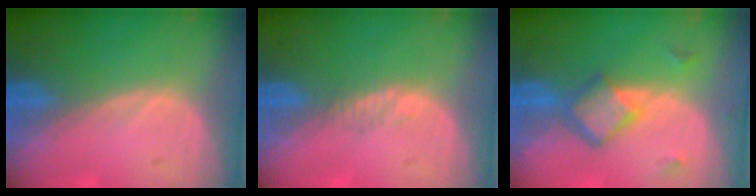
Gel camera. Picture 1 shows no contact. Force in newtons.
{"total": 1.1, "press": 0.9, "slide": 0.7}
{"total": 5.8, "press": 5.1, "slide": 2.7}